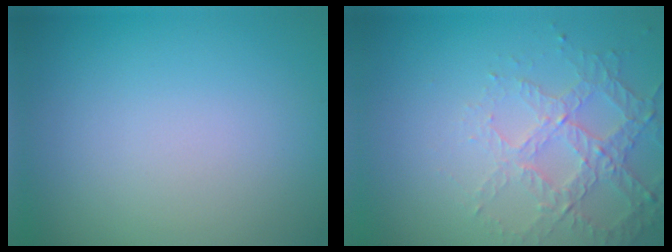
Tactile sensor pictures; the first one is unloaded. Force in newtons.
{"total": 4.2, "press": 3.0, "slide": 2.9}